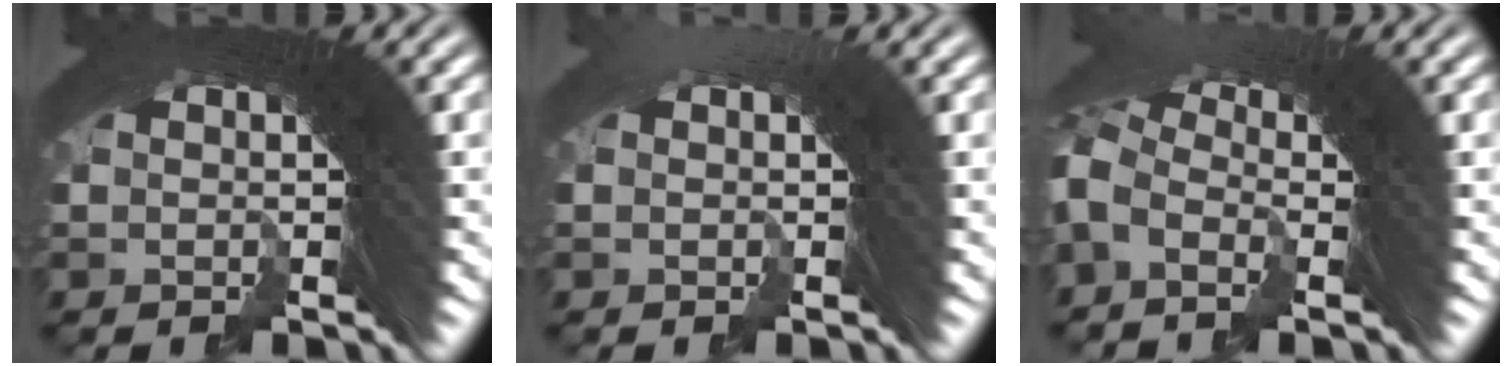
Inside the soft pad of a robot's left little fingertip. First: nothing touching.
{"total": 0.0}
{"total": 2.5, "force": [-0.5, 1.8, 1.7], "torque": [-0.026, 0.017, -0.020]}